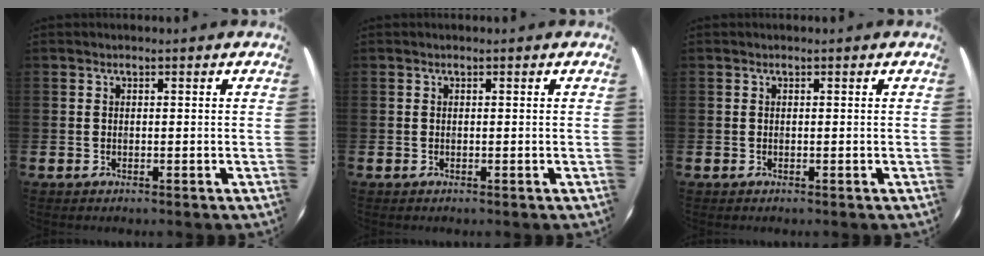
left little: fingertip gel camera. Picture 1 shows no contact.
{"total": 0.0}
{"total": 0.0}